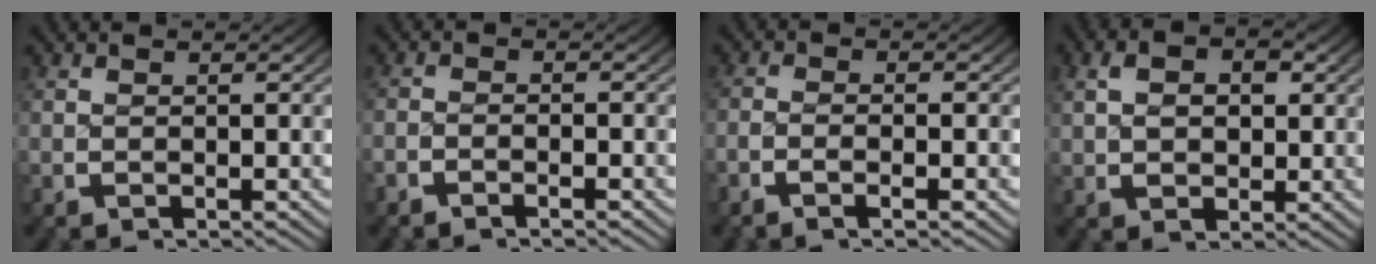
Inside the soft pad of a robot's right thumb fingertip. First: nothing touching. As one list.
[{"total": 1.4, "force": [-1.3, 0.4, 0.4], "torque": [0.001, 0.005, -0.032]}, {"total": 2.0, "force": [-1.0, 0.3, 1.7], "torque": [-0.042, 0.001, -0.021]}, {"total": 4.1, "force": [1.1, 2.7, 2.9], "torque": [-0.046, -0.005, 0.024]}]